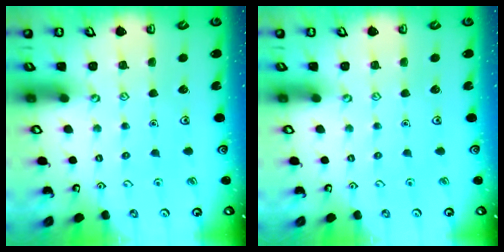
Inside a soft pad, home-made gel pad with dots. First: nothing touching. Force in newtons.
{"total": 0.0}